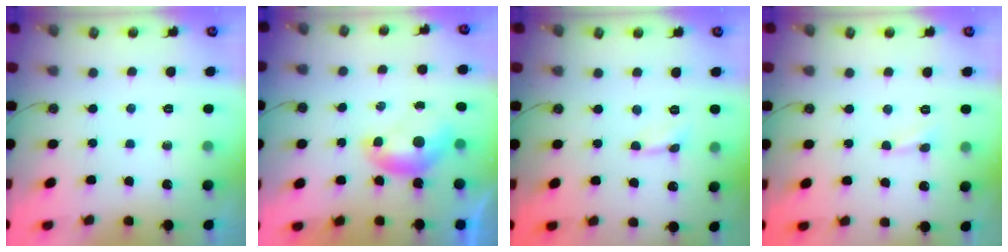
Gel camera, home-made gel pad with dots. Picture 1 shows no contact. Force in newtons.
{"total": 0.0}
{"total": 0.8, "press": 0.7, "slide": 0.3}
{"total": 1.5, "press": 1.4, "slide": 0.5}